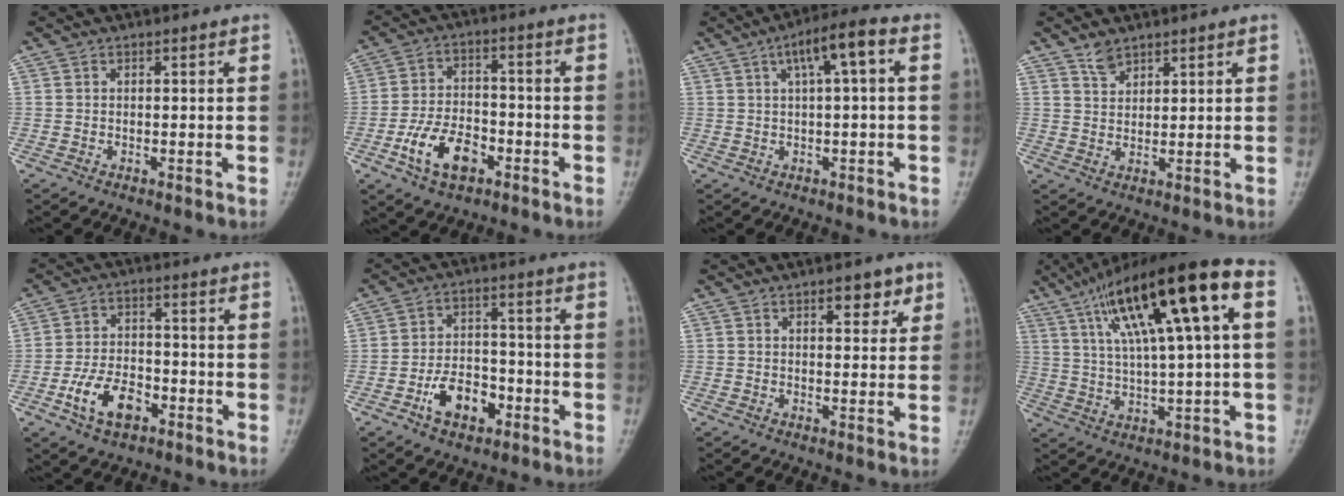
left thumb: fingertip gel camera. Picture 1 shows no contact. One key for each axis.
{"total": 10.1, "fx": -4.7, "fy": 5.8, "fz": 6.8, "tx": -0.117, "ty": 0.025, "tz": -0.085}
{"total": 7.0, "fx": 1.7, "fy": 1.3, "fz": 6.7, "tx": -0.112, "ty": 0.028, "tz": 0.025}
{"total": 3.1, "fx": 2.5, "fy": 1.5, "fz": 1.1, "tx": -0.010, "ty": -0.016, "tz": 0.049}
{"total": 9.1, "fx": -4.2, "fy": 5.2, "fz": 6.1, "tx": -0.104, "ty": 0.025, "tz": -0.077}
{"total": 9.1, "fx": -4.2, "fy": 5.6, "fz": 5.8, "tx": -0.076, "ty": 0.032, "tz": -0.072}
{"total": 4.7, "fx": 2.6, "fy": 2.2, "fz": 3.3, "tx": -0.021, "ty": -0.009, "tz": 0.032}
{"total": 20.3, "fx": 6.7, "fy": 4.0, "fz": 18.8, "tx": -0.317, "ty": 0.023, "tz": 0.110}